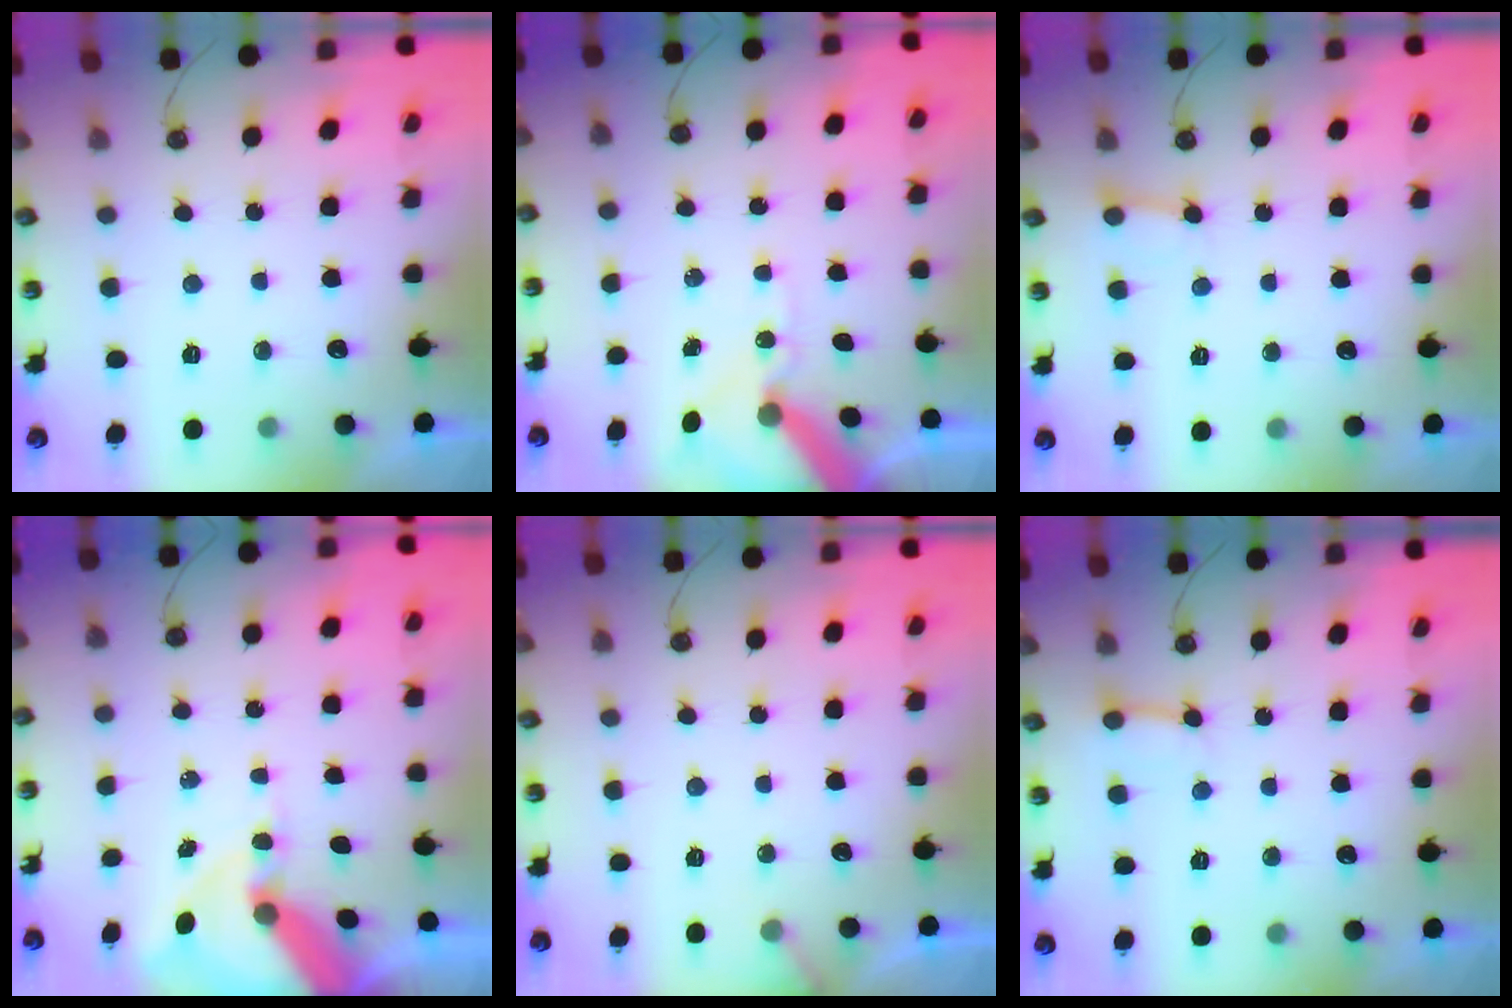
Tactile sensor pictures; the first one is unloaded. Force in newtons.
{"total": 10.3, "press": 10.2, "slide": 1.4}
{"total": 4.9, "press": 4.8, "slide": 0.6}
{"total": 13.1, "press": 13.0, "slide": 1.5}
{"total": 2.4, "press": 2.4, "slide": 0.1}
{"total": 6.1, "press": 6.1, "slide": 0.6}